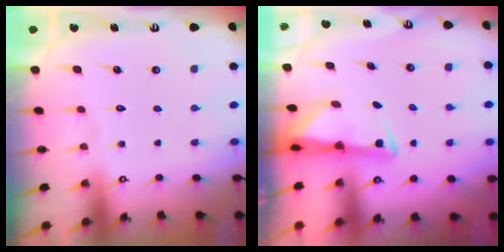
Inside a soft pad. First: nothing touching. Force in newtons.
{"total": 2.9, "press": 2.8, "slide": 0.6}